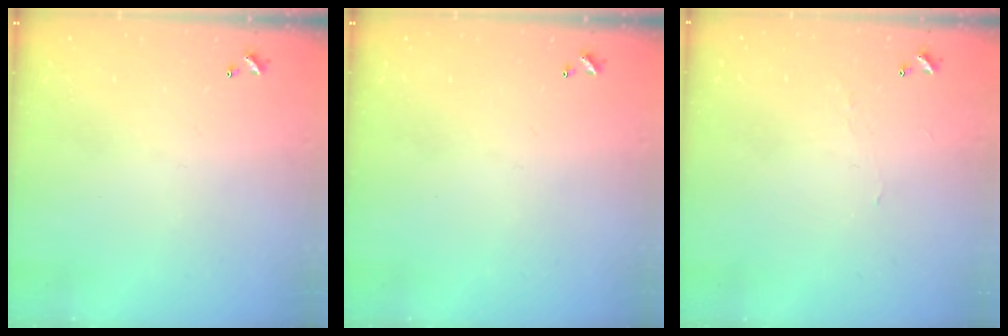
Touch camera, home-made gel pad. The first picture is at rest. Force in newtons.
{"total": 0.0}
{"total": 1.2, "press": 1.1, "slide": 0.3}